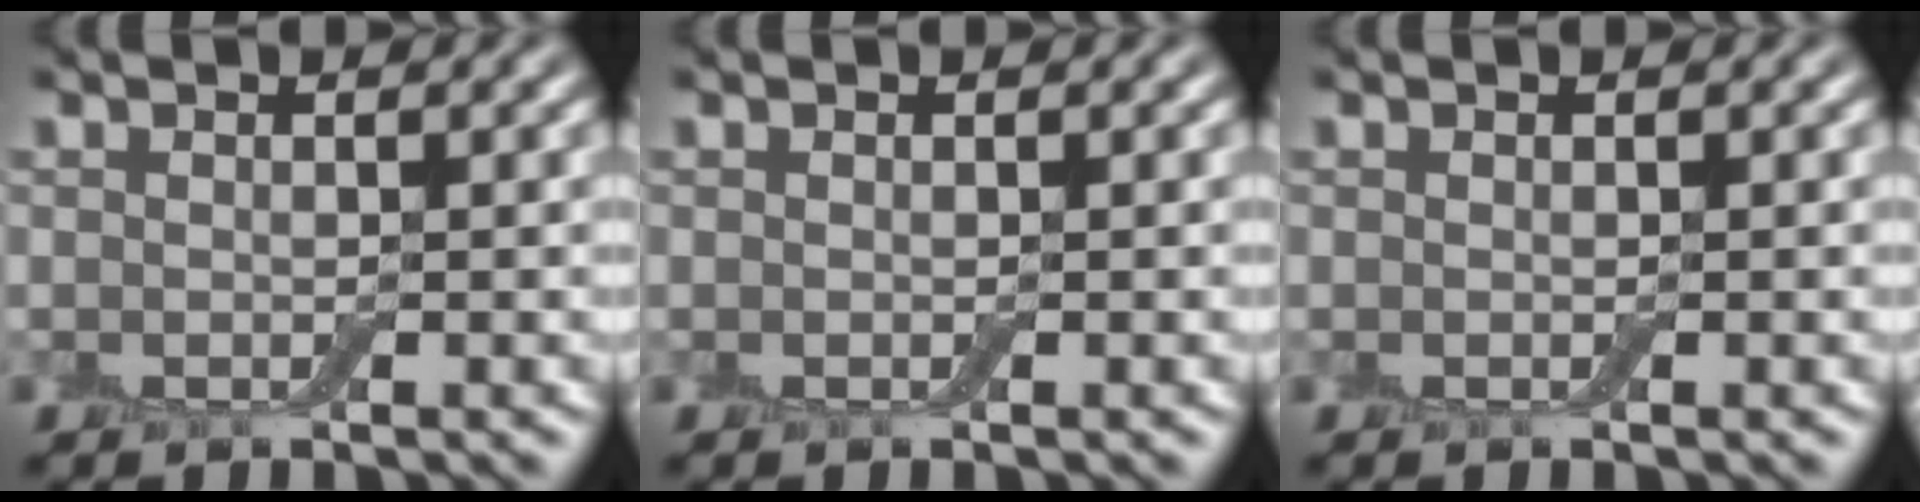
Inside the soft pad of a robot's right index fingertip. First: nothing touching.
{"total": 0.0}
{"total": 0.0}